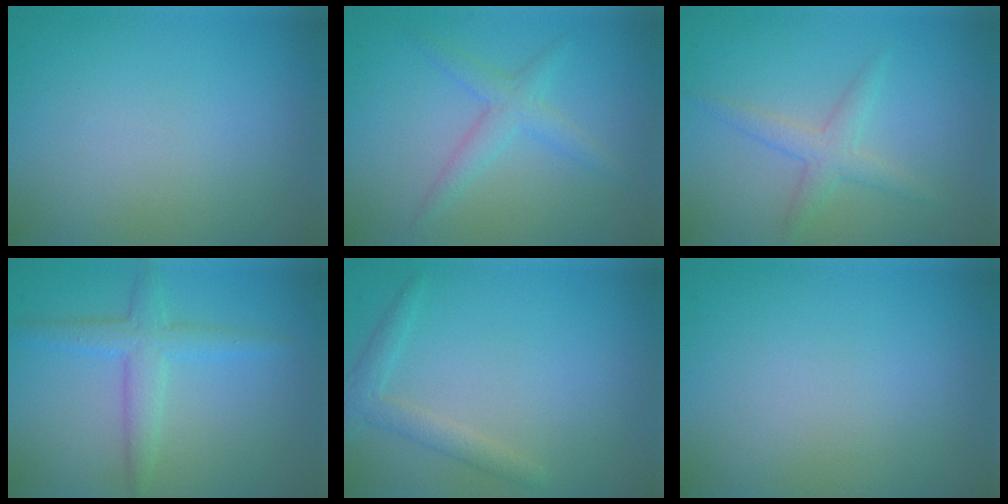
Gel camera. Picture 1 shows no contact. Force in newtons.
{"total": 2.2, "press": 2.2, "slide": 0.1}
{"total": 2.2, "press": 2.2, "slide": 0.0}
{"total": 3.0, "press": 3.0, "slide": 0.1}
{"total": 1.9, "press": 1.9, "slide": 0.1}
{"total": 0.0}